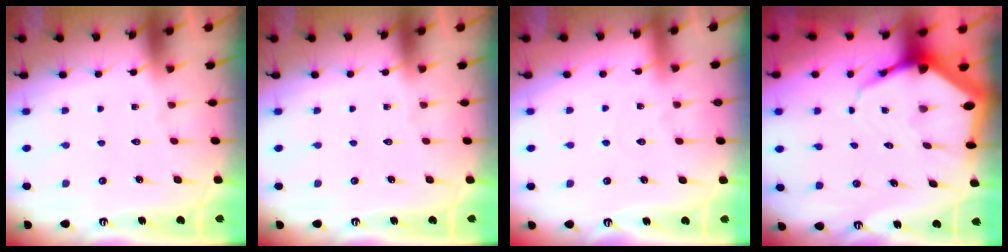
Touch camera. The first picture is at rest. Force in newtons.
{"total": 0.0}
{"total": 2.7, "press": 2.7, "slide": 0.3}
{"total": 6.7, "press": 6.7, "slide": 0.6}